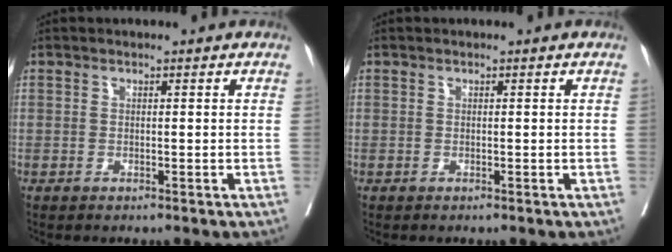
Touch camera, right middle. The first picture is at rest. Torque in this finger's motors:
{"motor_torque": [0.09, -0.36, 0.04, 0.00]}